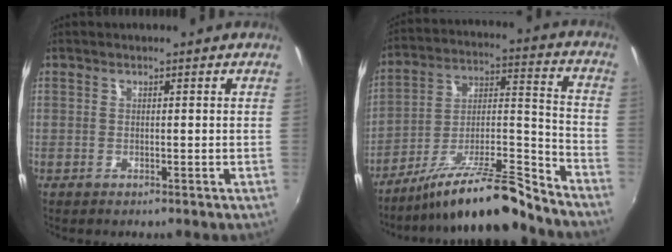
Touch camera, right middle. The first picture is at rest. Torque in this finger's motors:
{"motor_torque": [1.11, -1.03, 0.53, 0.21]}